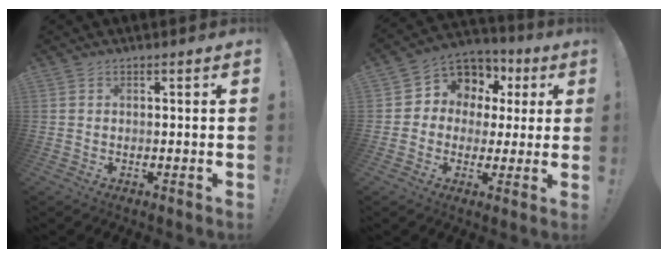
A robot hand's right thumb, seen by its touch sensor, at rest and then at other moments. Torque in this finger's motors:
{"motor_torque": [0.10, 0.46, 0.13, -0.04, 0.09]}